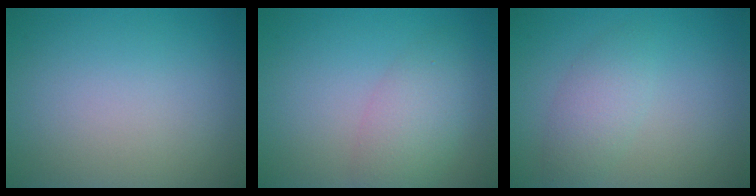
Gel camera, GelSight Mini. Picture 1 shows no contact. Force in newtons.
{"total": 3.7, "press": 3.7, "slide": 0.2}
{"total": 2.5, "press": 2.5, "slide": 0.0}